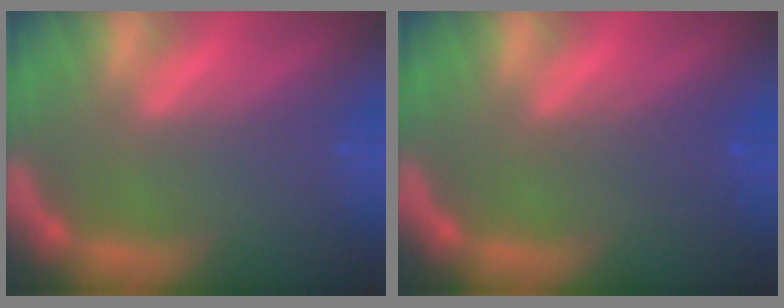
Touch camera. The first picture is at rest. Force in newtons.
{"total": 2.0}